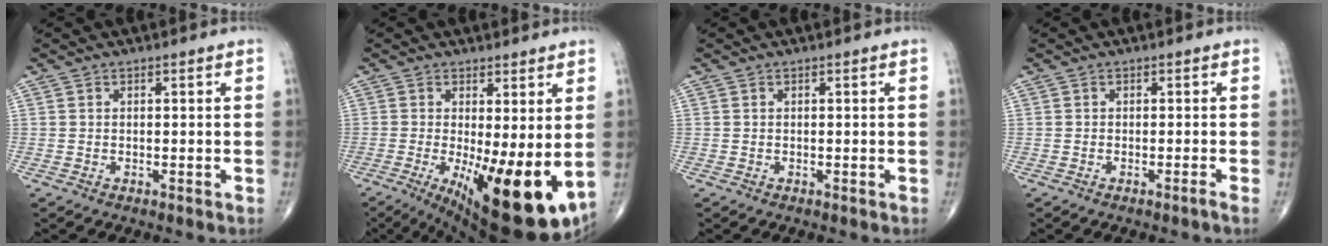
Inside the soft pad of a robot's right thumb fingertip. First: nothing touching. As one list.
[{"total": 17.2, "force": [-2.8, 5.6, 16.0], "torque": [-0.207, -0.033, -0.020]}, {"total": 0.0}, {"total": 0.9, "force": [-0.6, -0.4, 0.6], "torque": [-0.008, 0.000, -0.014]}]